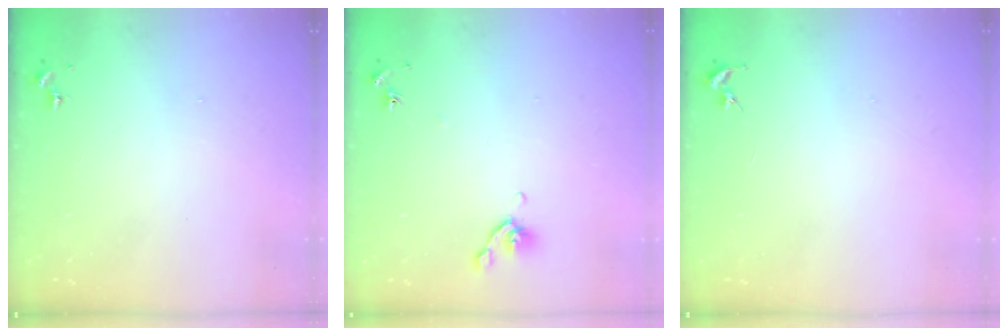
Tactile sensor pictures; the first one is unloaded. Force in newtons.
{"total": 5.8, "press": 5.6, "slide": 1.7}
{"total": 0.0}